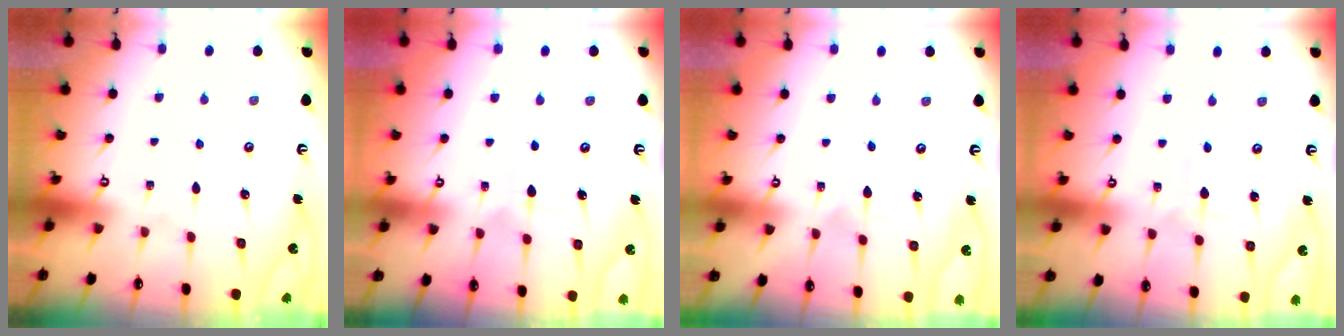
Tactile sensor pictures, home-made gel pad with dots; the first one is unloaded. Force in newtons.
{"total": 4.6, "press": 4.5, "slide": 0.5}
{"total": 2.9, "press": 2.9, "slide": 0.4}
{"total": 1.8, "press": 1.8, "slide": 0.2}